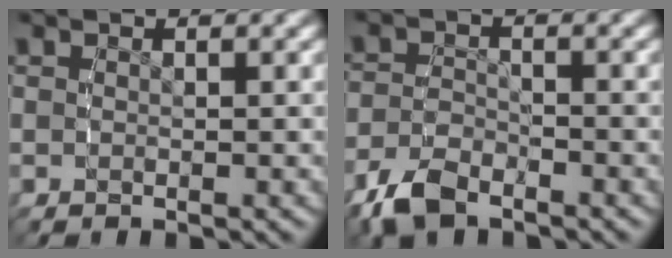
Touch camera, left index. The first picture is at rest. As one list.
[{"total": 3.2, "force": [-2.6, 1.3, 1.4], "torque": [-0.030, -0.005, -0.045]}]